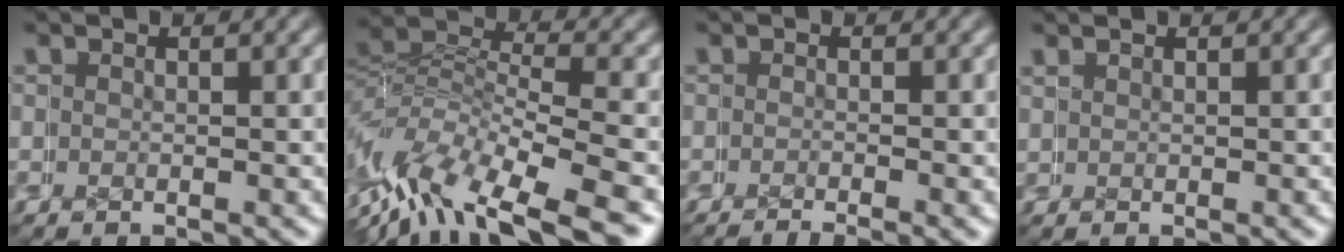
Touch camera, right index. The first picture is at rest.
{"total": 9.7, "force": [-3.3, 5.3, 7.3], "torque": [-0.141, -0.024, -0.034]}
{"total": 3.6, "force": [-3.2, 1.0, 1.4], "torque": [-0.006, -0.005, -0.047]}
{"total": 0.9, "force": [0.7, -0.4, -0.3], "torque": [0.008, 0.003, 0.014]}